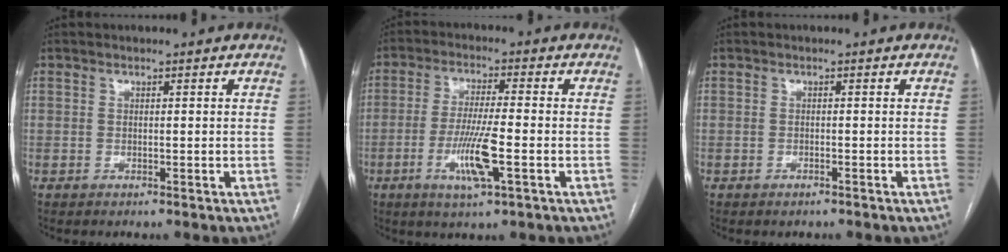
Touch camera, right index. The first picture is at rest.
{"total": 8.4, "force": [-2.8, 0.3, 7.9], "torque": [-0.153, -0.011, -0.052]}
{"total": 0.7, "force": [-0.5, 0.2, 0.3], "torque": [-0.010, -0.001, -0.006]}